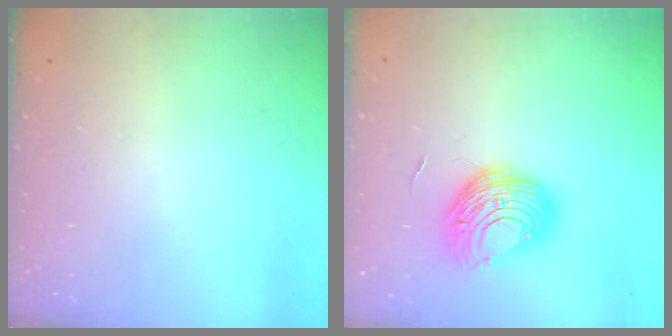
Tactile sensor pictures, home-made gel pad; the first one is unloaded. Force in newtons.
{"total": 10.4, "press": 10.4, "slide": 0.2}